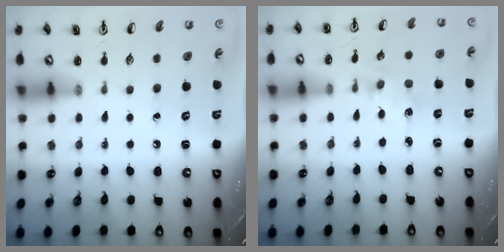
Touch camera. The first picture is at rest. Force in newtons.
{"total": 1.2, "press": 1.1, "slide": 0.2}